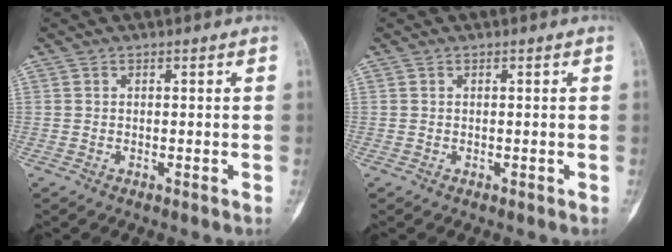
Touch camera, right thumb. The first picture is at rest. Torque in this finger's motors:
{"motor_torque": [0.14, 0.14, 0.09, 0.02, 0.00]}